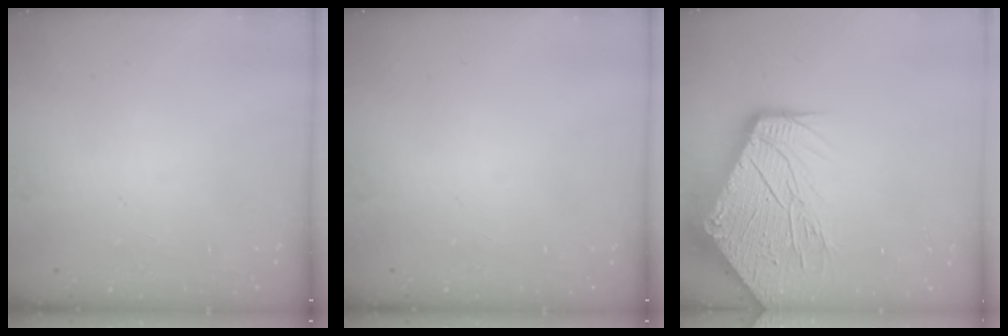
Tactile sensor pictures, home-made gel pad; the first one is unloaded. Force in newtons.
{"total": 0.0}
{"total": 20.5, "press": 20.4, "slide": 1.9}